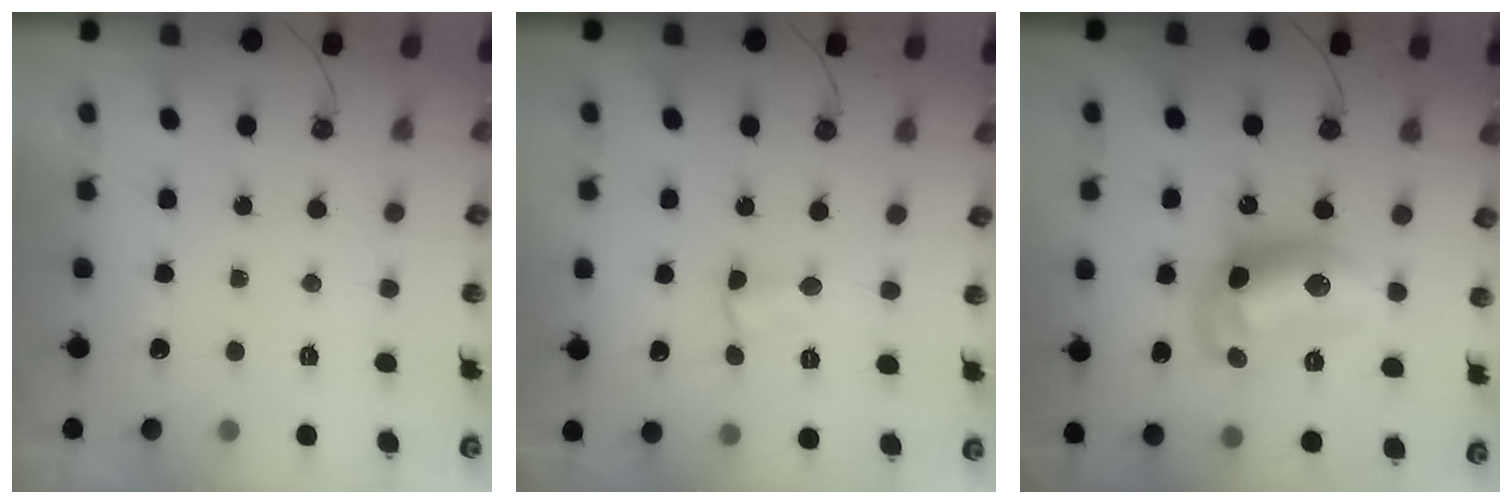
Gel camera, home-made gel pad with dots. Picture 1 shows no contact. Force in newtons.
{"total": 3.9, "press": 2.5, "slide": 2.9}
{"total": 14.4, "press": 14.4, "slide": 1.0}